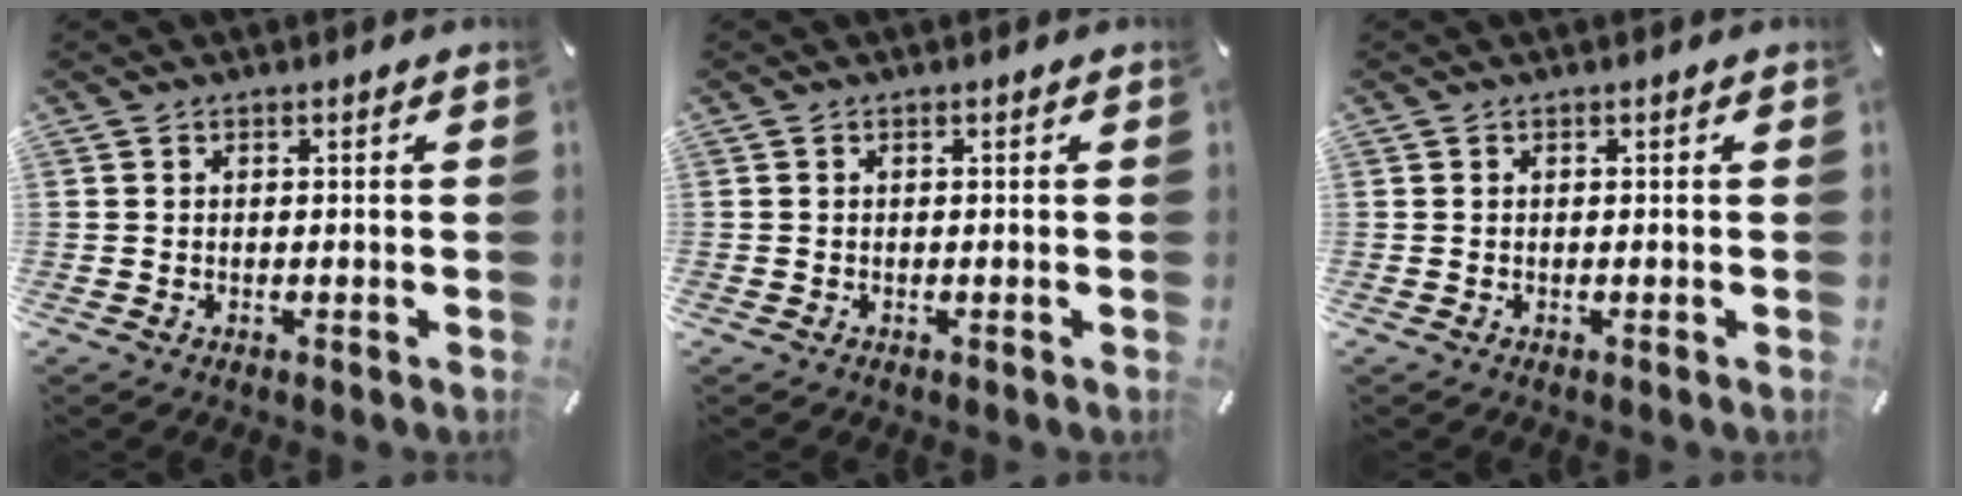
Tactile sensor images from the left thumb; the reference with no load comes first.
{"total": 0.0}
{"total": 0.0}